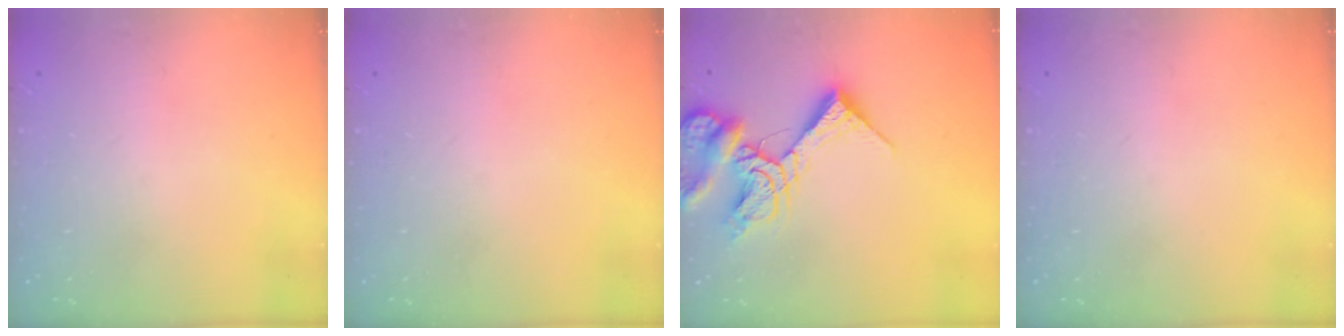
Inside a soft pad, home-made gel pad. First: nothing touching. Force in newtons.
{"total": 0.0}
{"total": 15.6, "press": 15.5, "slide": 1.8}
{"total": 0.0}